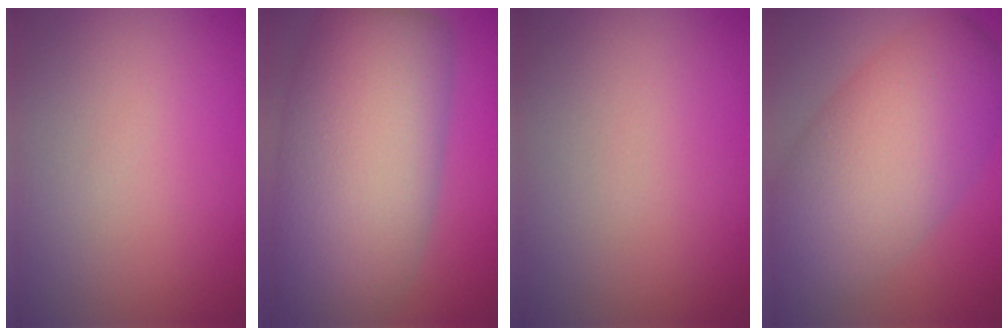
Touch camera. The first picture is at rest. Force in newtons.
{"total": 13.2, "press": 13.1, "slide": 0.7}
{"total": 0.0}
{"total": 10.6, "press": 10.6, "slide": 0.4}